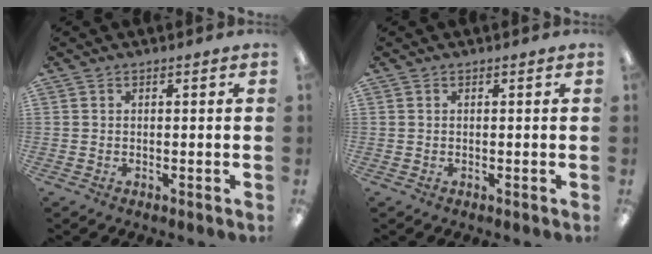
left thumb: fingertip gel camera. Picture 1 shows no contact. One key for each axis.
{"total": 0.0}